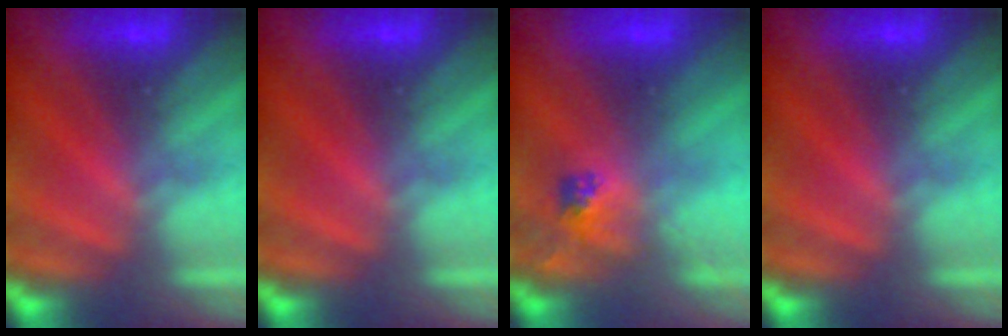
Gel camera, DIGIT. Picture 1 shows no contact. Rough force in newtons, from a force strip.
{"total": 0.0}
{"total": 2.4}
{"total": 0.0}